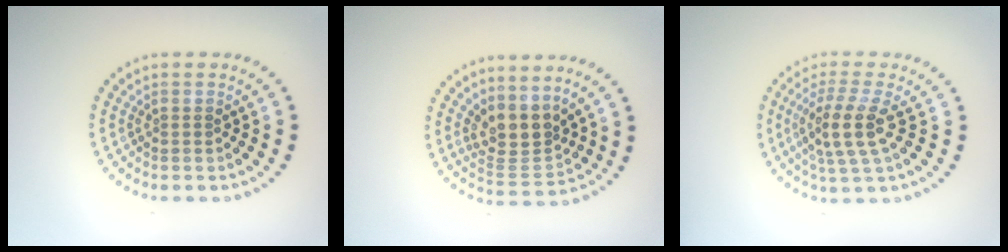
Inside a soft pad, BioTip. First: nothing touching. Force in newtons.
{"total": 3.6, "press": 2.7, "slide": 2.4}
{"total": 4.0, "press": 3.5, "slide": 1.9}